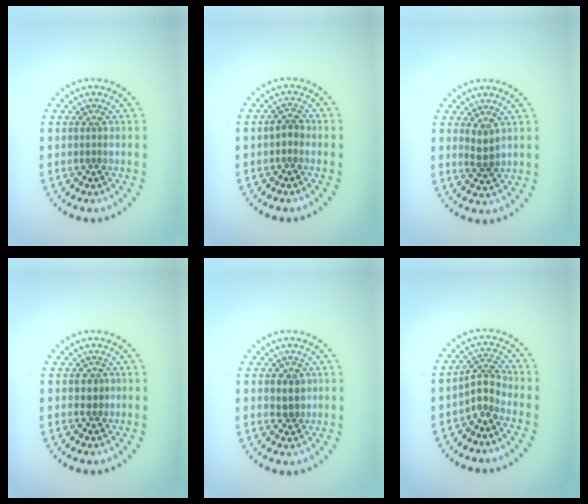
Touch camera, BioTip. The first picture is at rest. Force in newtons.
{"total": 1.3, "press": 1.2, "slide": 0.5}
{"total": 1.5, "press": 1.3, "slide": 0.6}
{"total": 1.2, "press": 0.9, "slide": 0.8}
{"total": 1.5, "press": 1.4, "slide": 0.7}
{"total": 2.3, "press": 1.5, "slide": 1.7}